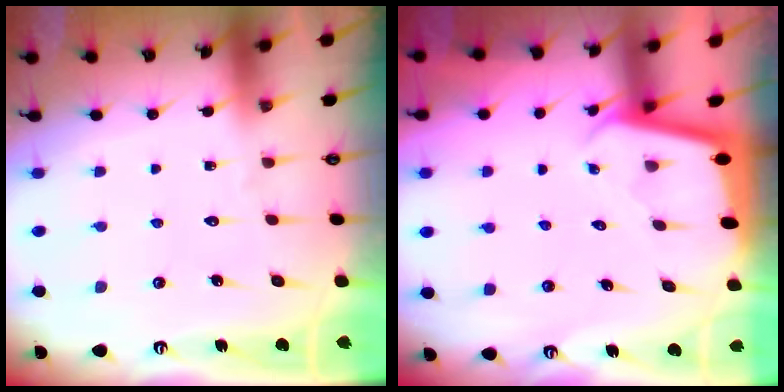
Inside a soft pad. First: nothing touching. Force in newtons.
{"total": 1.8, "press": 1.8, "slide": 0.1}